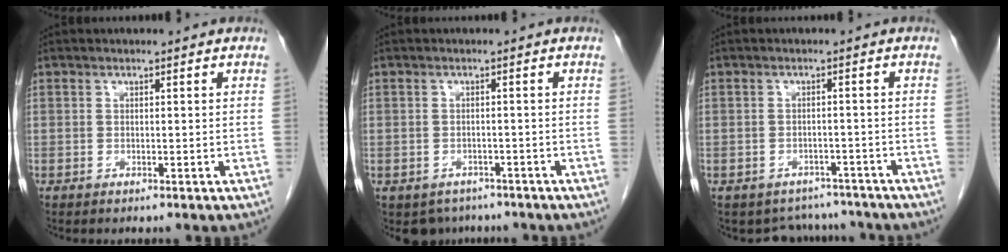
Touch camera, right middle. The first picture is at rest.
{"total": 4.2, "force": [-3.2, 2.7, 0.3], "torque": [0.002, 0.004, -0.043]}
{"total": 6.6, "force": [-5.8, 3.1, -0.2], "torque": [0.009, 0.020, -0.068]}